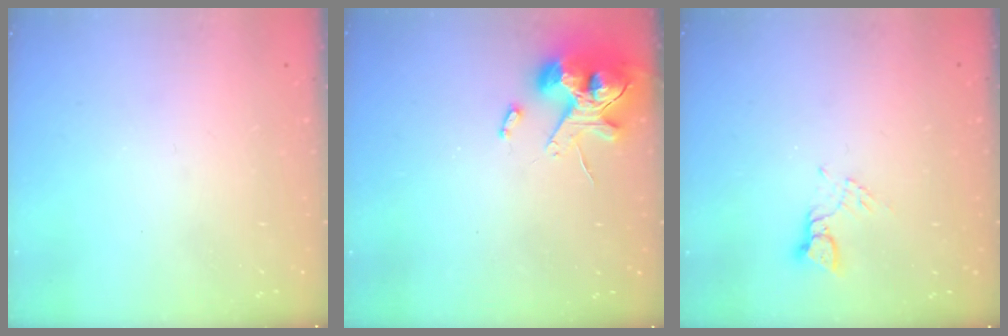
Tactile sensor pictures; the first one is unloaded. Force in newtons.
{"total": 12.7, "press": 12.6, "slide": 2.0}
{"total": 2.6, "press": 2.6, "slide": 0.1}